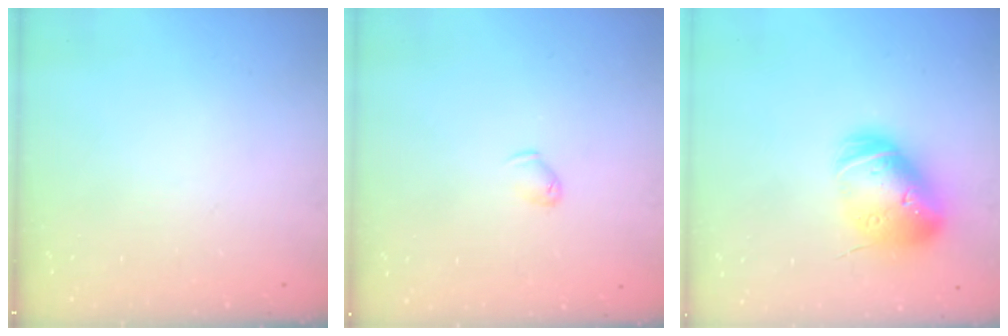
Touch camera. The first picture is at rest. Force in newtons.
{"total": 3.7, "press": 3.6, "slide": 0.8}
{"total": 19.6, "press": 19.4, "slide": 2.8}